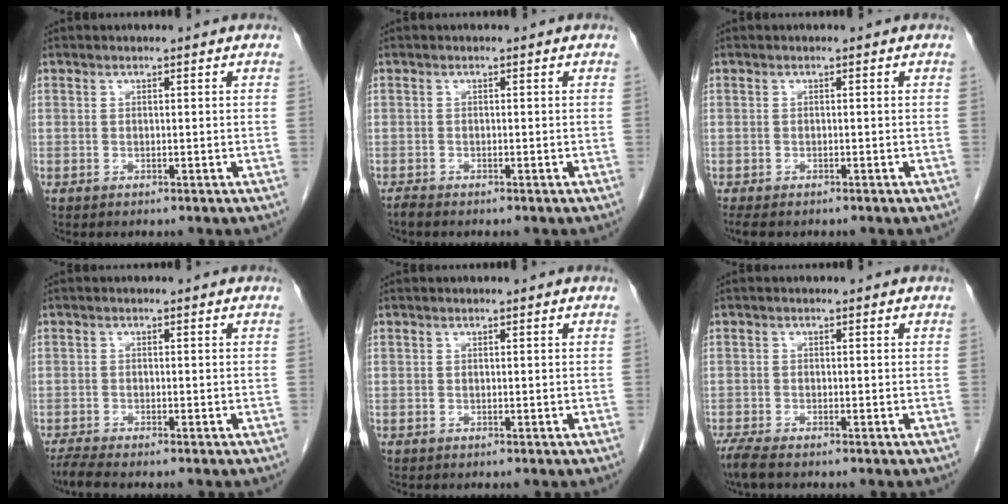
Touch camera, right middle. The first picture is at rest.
{"total": 0.7, "force": [-0.6, -0.1, 0.2], "torque": [-0.010, -0.001, -0.014]}
{"total": 3.6, "force": [-2.8, 1.3, 1.8], "torque": [-0.028, -0.010, -0.037]}
{"total": 2.9, "force": [-2.5, -0.2, 1.5], "torque": [-0.033, -0.008, -0.046]}
{"total": 0.0}
{"total": 2.8, "force": [-2.3, 0.3, 1.6], "torque": [-0.036, -0.010, -0.042]}